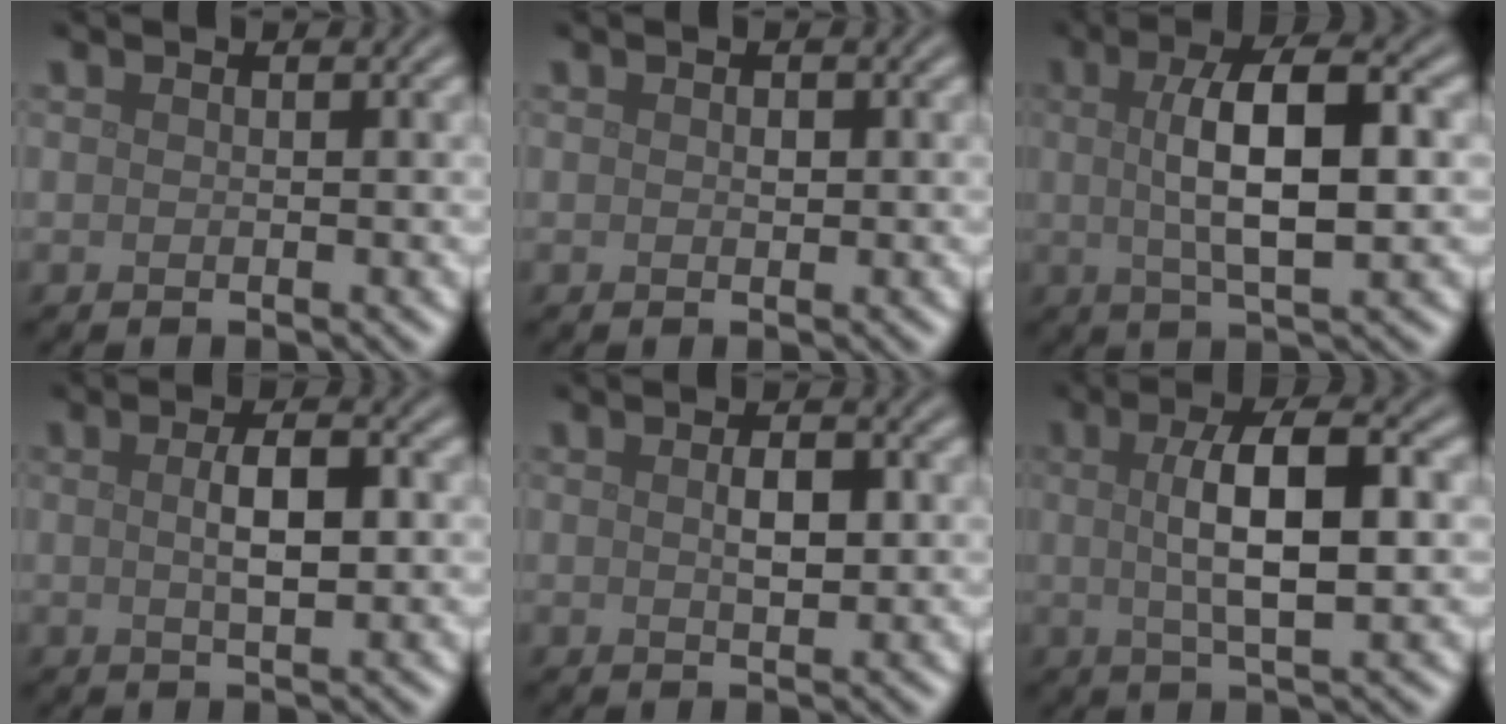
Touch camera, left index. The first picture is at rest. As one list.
[{"total": 0.5, "force": [0.1, 0.4, 0.4], "torque": [-0.006, -0.001, 0.000]}, {"total": 7.6, "force": [0.8, 2.3, 7.2], "torque": [-0.117, 0.008, 0.010]}, {"total": 3.3, "force": [0.3, 1.0, 3.1], "torque": [-0.059, 0.002, 0.003]}, {"total": 2.1, "force": [0.2, 0.9, 1.9], "torque": [-0.037, 0.001, 0.005]}, {"total": 6.7, "force": [0.7, 2.0, 6.4], "torque": [-0.105, 0.009, 0.009]}]